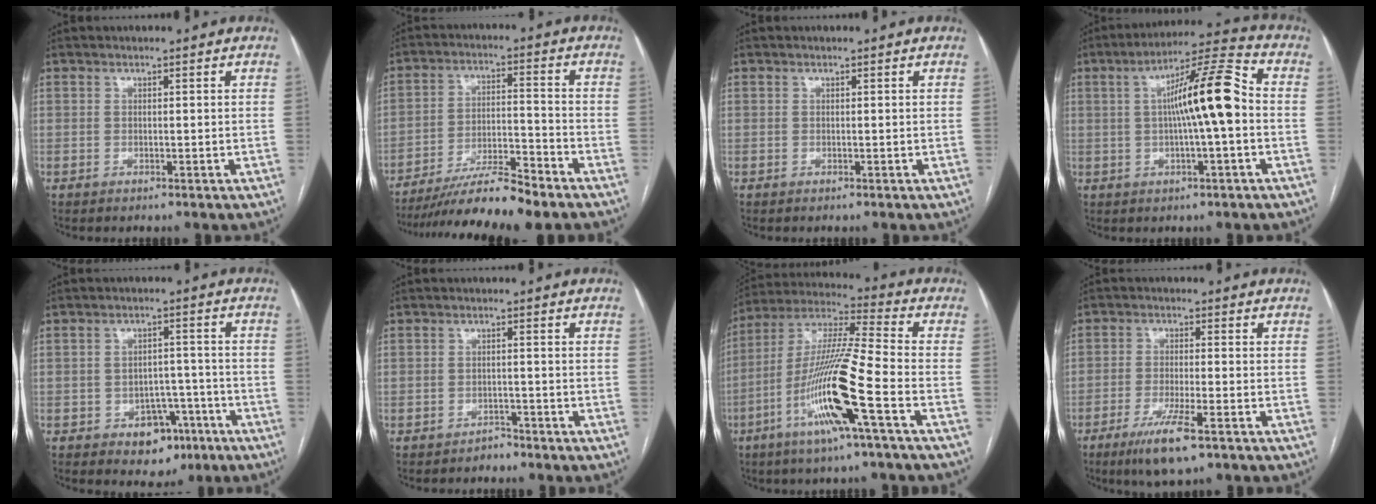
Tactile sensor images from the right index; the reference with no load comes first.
{"total": 11.4, "force": [-9.7, -0.1, 6.0], "torque": [-0.092, -0.012, -0.166]}
{"total": 0.0}
{"total": 11.9, "force": [0.2, 0.7, 11.8], "torque": [-0.194, 0.024, -0.004]}
{"total": 6.6, "force": [-3.5, 4.6, 3.3], "torque": [-0.033, 0.017, -0.043]}
{"total": 1.6, "force": [-1.4, 0.7, 0.0], "torque": [0.001, 0.002, -0.024]}
{"total": 16.5, "force": [-6.5, -0.4, 15.2], "torque": [-0.306, -0.010, -0.127]}
{"total": 7.3, "force": [-4.4, 0.6, 5.9], "torque": [-0.112, -0.017, -0.075]}